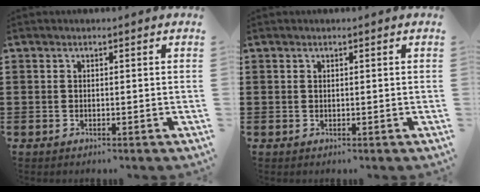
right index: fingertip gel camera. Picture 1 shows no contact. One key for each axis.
{"total": 0.0}